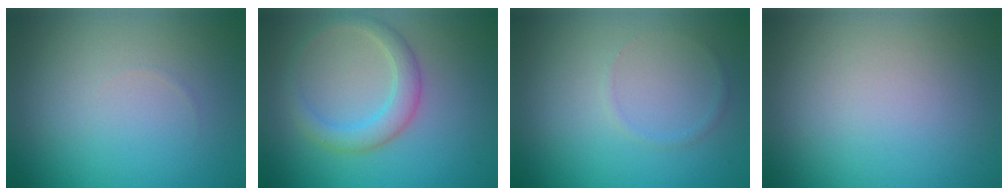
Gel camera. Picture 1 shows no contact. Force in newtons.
{"total": 3.0, "press": 3.0, "slide": 0.1}
{"total": 0.6, "press": 0.6, "slide": 0.1}
{"total": 0.0}